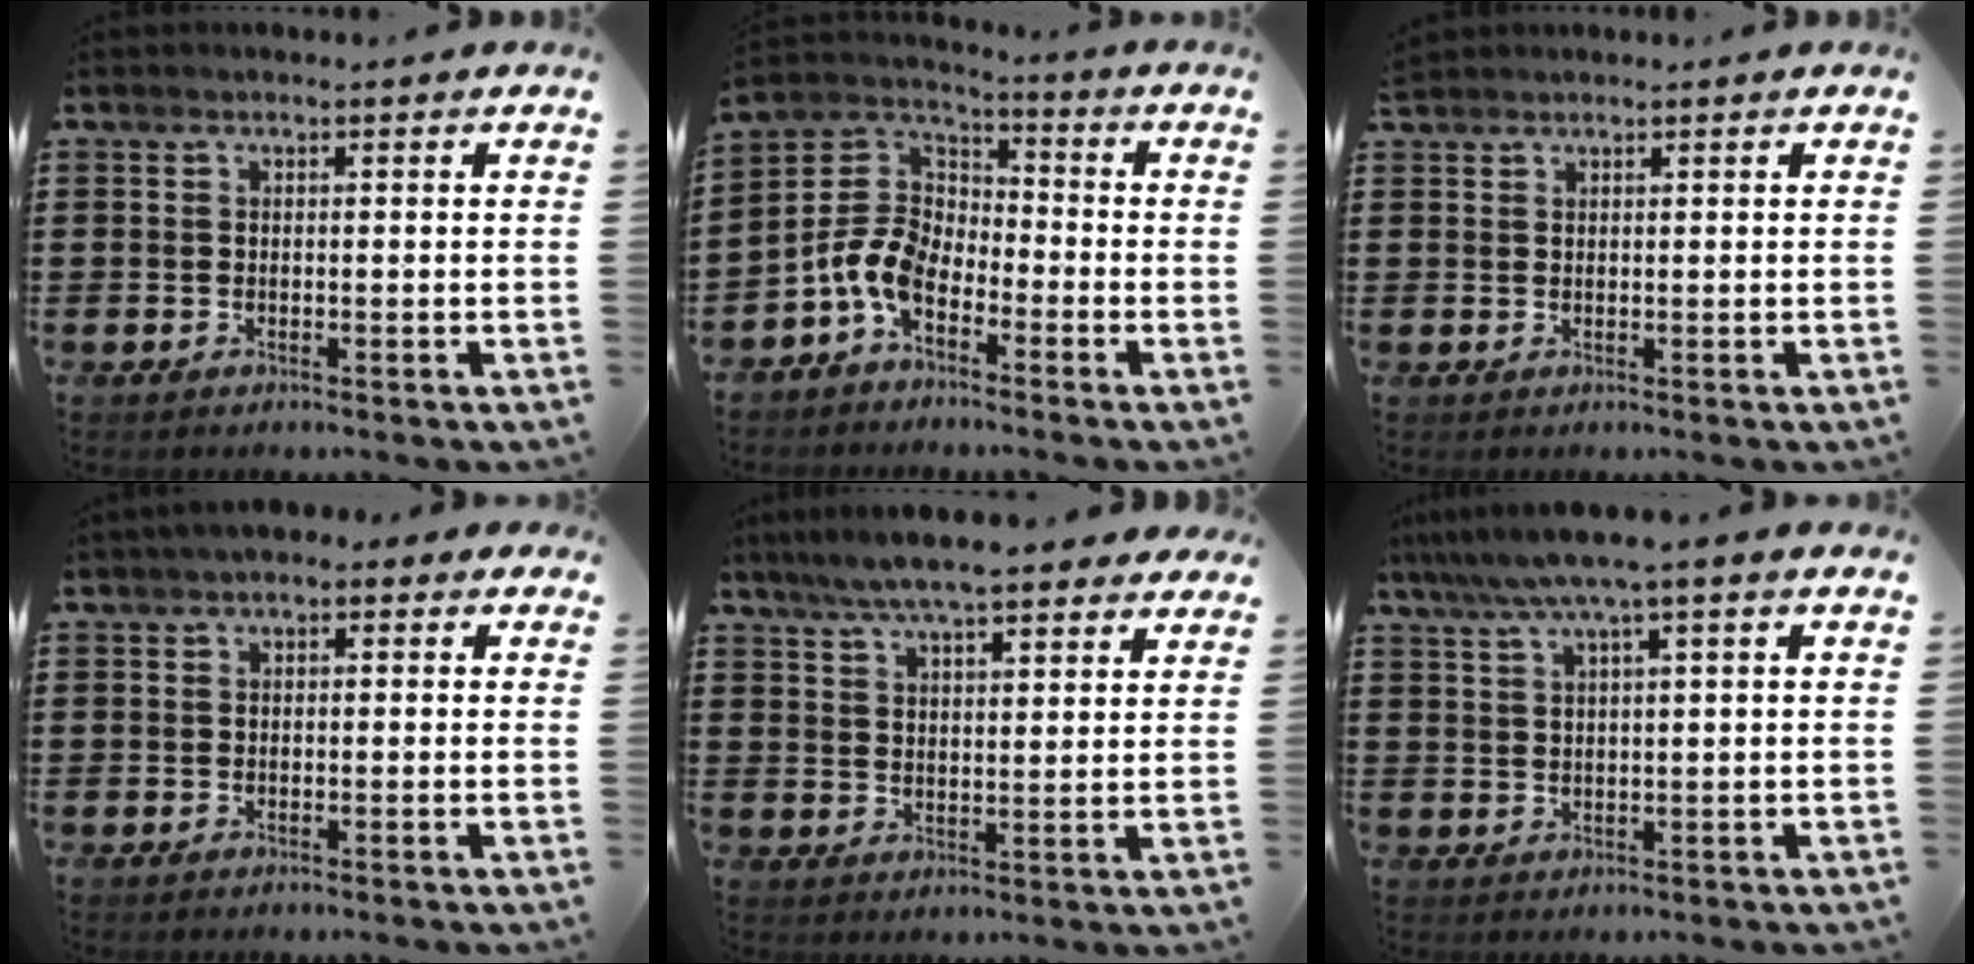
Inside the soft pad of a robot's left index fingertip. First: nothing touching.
{"total": 8.2, "force": [-4.6, 5.0, 4.6], "torque": [-0.140, 0.002, -0.102]}
{"total": 1.1, "force": [1.0, 0.2, 0.0], "torque": [-0.003, 0.001, 0.021]}
{"total": 1.5, "force": [0.2, 1.0, 1.1], "torque": [-0.024, 0.009, 0.001]}
{"total": 7.4, "force": [6.4, 1.2, 3.5], "torque": [-0.089, -0.011, 0.117]}
{"total": 4.9, "force": [2.8, -0.2, 4.0], "torque": [-0.084, -0.002, 0.047]}